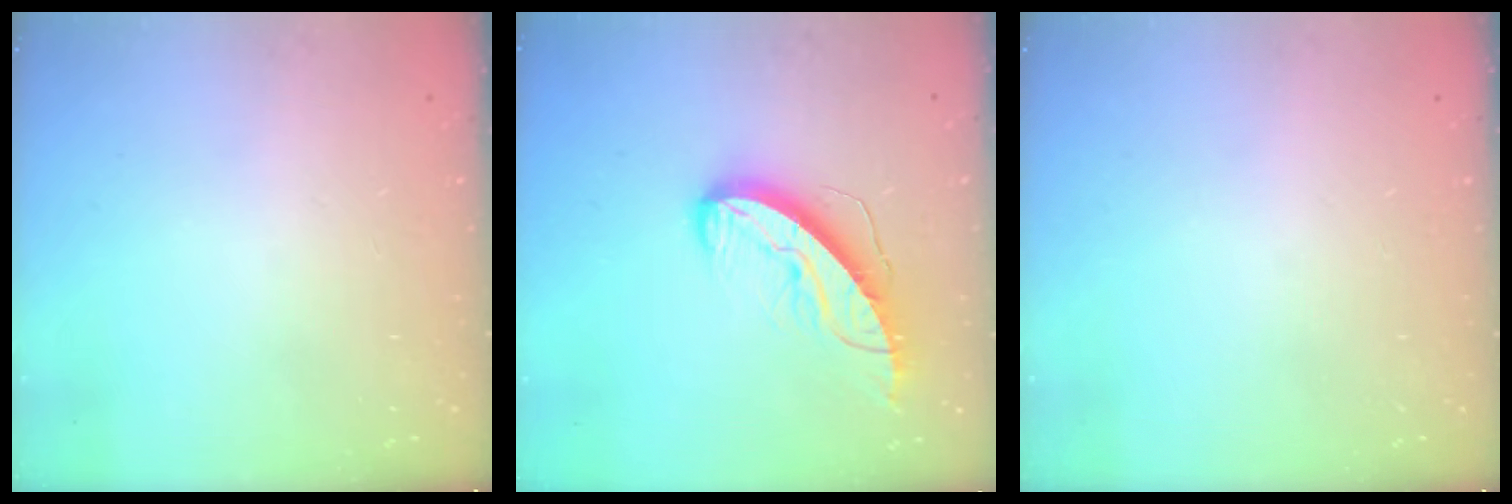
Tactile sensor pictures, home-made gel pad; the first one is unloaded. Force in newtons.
{"total": 11.3, "press": 11.2, "slide": 0.8}
{"total": 0.0}